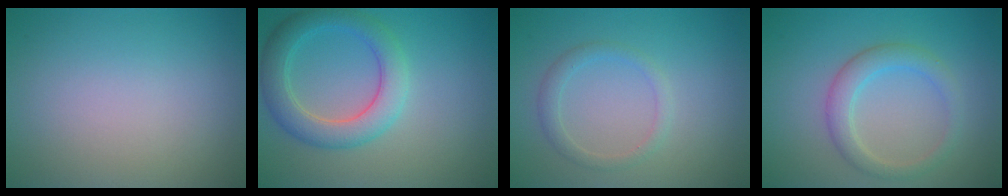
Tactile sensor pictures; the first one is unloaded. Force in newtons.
{"total": 4.7, "press": 4.7, "slide": 0.2}
{"total": 1.7, "press": 1.7, "slide": 0.1}
{"total": 2.9, "press": 2.9, "slide": 0.4}